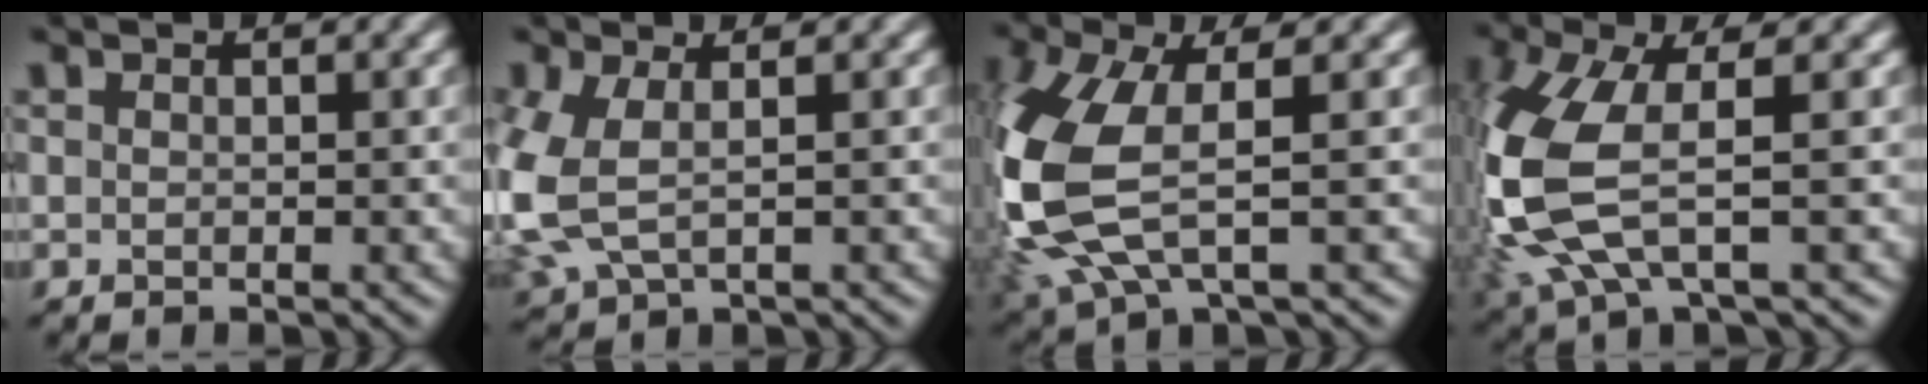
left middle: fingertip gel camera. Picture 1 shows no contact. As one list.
[{"total": 5.8, "force": [-0.3, 3.4, 4.7], "torque": [-0.141, -0.010, -0.001]}, {"total": 10.5, "force": [-0.5, 4.9, 9.3], "torque": [-0.261, -0.026, -0.007]}, {"total": 9.1, "force": [-0.5, 3.7, 8.3], "torque": [-0.231, -0.017, -0.012]}]